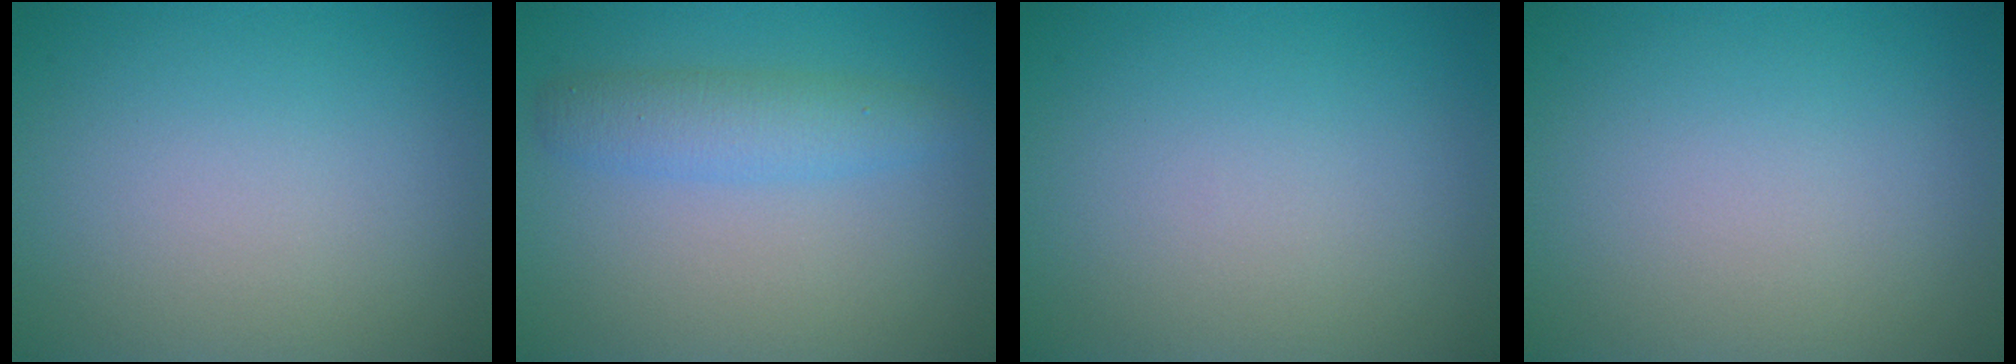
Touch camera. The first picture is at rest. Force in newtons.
{"total": 3.1, "press": 3.1, "slide": 0.1}
{"total": 0.0}
{"total": 0.0}